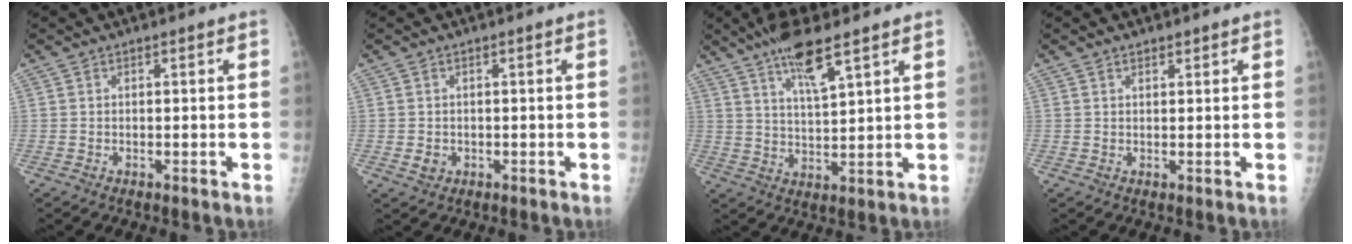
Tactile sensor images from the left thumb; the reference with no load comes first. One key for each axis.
{"total": 1.9, "fx": -0.2, "fy": 1.6, "fz": 0.9, "tx": -0.008, "ty": 0.001, "tz": 0.002}
{"total": 8.9, "fx": 5.9, "fy": 1.5, "fz": 6.5, "tx": -0.117, "ty": -0.029, "tz": 0.109}
{"total": 1.2, "fx": 0.9, "fy": 0.6, "fz": 0.4, "tx": -0.001, "ty": -0.005, "tz": 0.013}